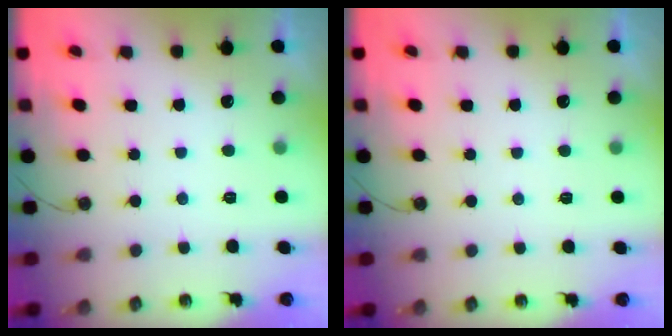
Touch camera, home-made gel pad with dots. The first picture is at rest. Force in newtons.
{"total": 3.0, "press": 3.0, "slide": 0.3}